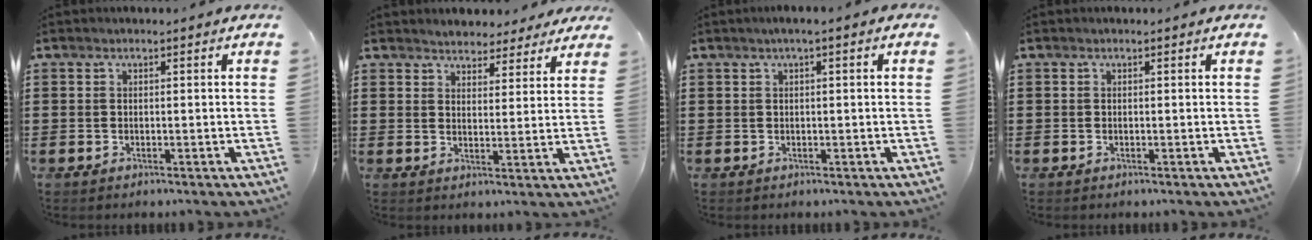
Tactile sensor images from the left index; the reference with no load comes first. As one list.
[{"total": 3.6, "force": [3.4, 0.9, -0.3], "torque": [-0.010, -0.007, 0.064]}, {"total": 1.2, "force": [0.1, 0.0, 1.2], "torque": [-0.020, -0.004, 0.003]}, {"total": 0.0}]